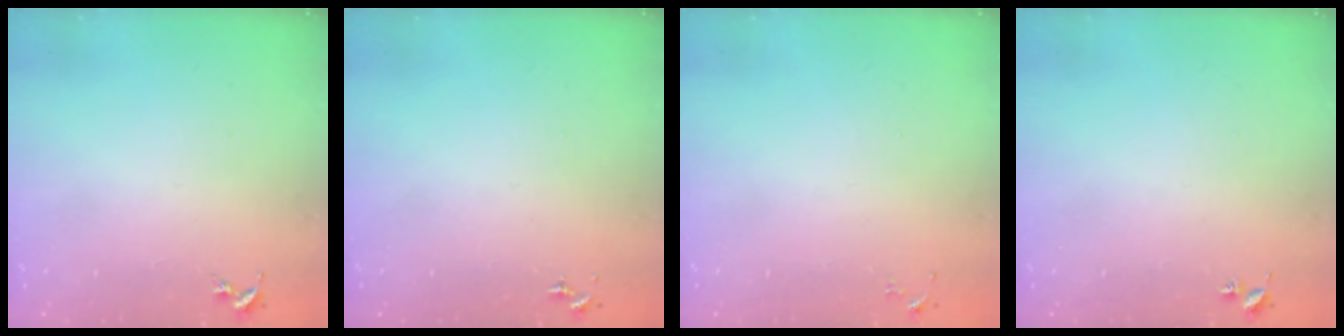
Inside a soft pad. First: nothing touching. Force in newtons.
{"total": 0.0}
{"total": 3.3, "press": 3.3, "slide": 0.5}
{"total": 1.8, "press": 1.8, "slide": 0.2}